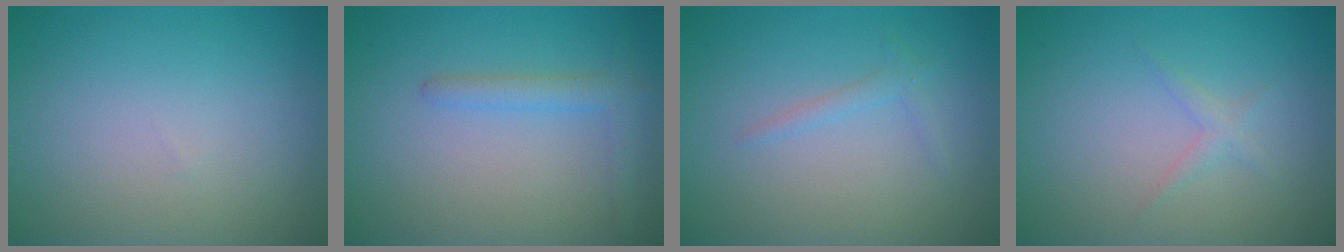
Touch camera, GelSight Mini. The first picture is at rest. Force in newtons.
{"total": 2.0, "press": 2.0, "slide": 0.2}
{"total": 0.9, "press": 0.9, "slide": 0.1}
{"total": 1.0, "press": 1.0, "slide": 0.0}